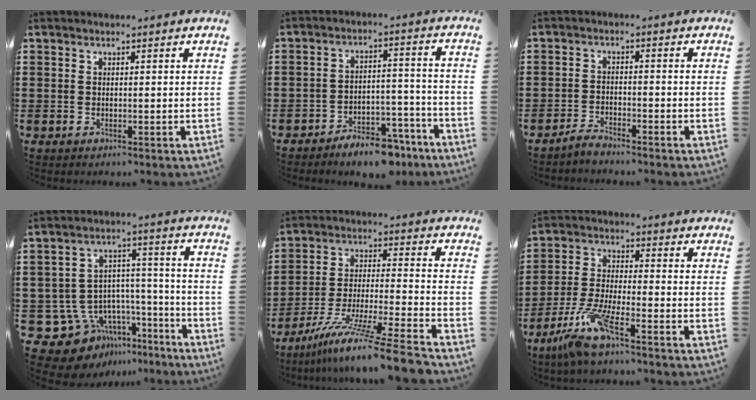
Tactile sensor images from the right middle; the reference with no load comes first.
{"total": 7.0, "force": [-6.3, 1.7, 2.5], "torque": [-0.029, 0.022, -0.113]}
{"total": 2.3, "force": [-2.2, 0.0, 0.6], "torque": [-0.022, 0.000, -0.045]}
{"total": 11.3, "force": [-8.2, 7.4, 2.4], "torque": [-0.069, 0.019, -0.143]}
{"total": 12.7, "force": [-10.5, -0.7, 7.1], "torque": [-0.120, 0.010, -0.199]}
{"total": 7.7, "force": [-5.6, 0.5, 5.2], "torque": [-0.123, -0.017, -0.111]}